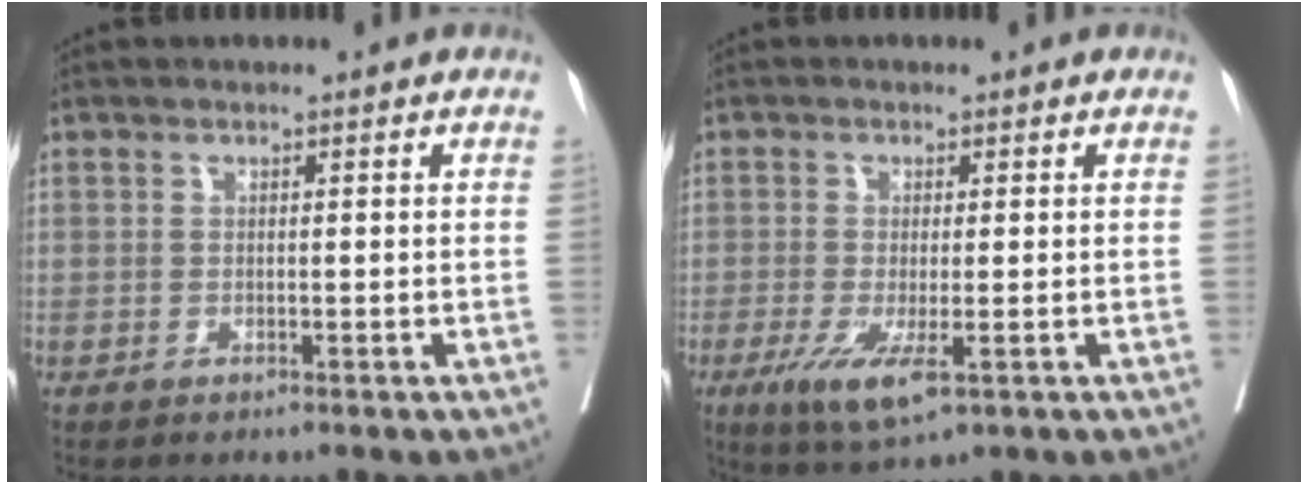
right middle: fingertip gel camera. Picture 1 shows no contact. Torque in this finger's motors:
{"motor_torque": [0.68, -0.39, 0.28, 0.06]}